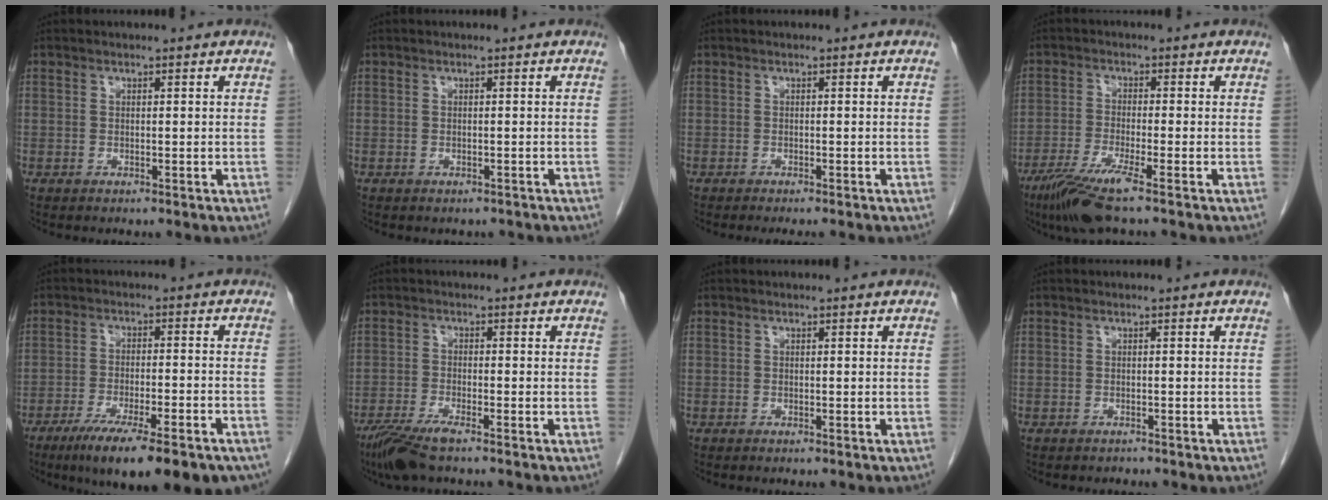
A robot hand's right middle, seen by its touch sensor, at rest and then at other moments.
{"total": 1.0, "force": [-0.9, 0.6, 0.1], "torque": [-0.006, 0.000, -0.012]}
{"total": 3.2, "force": [-2.8, 0.2, 1.5], "torque": [-0.015, -0.005, -0.037]}
{"total": 7.0, "force": [-4.6, -0.3, 5.3], "torque": [-0.105, -0.023, -0.090]}
{"total": 17.6, "force": [-12.4, 3.4, 11.9], "torque": [-0.137, -0.020, -0.185]}
{"total": 6.0, "force": [-4.4, 0.5, 4.0], "torque": [-0.081, -0.017, -0.082]}
{"total": 0.0}
{"total": 0.6, "force": [-0.6, 0.2, -0.1], "torque": [-0.005, -0.001, -0.010]}